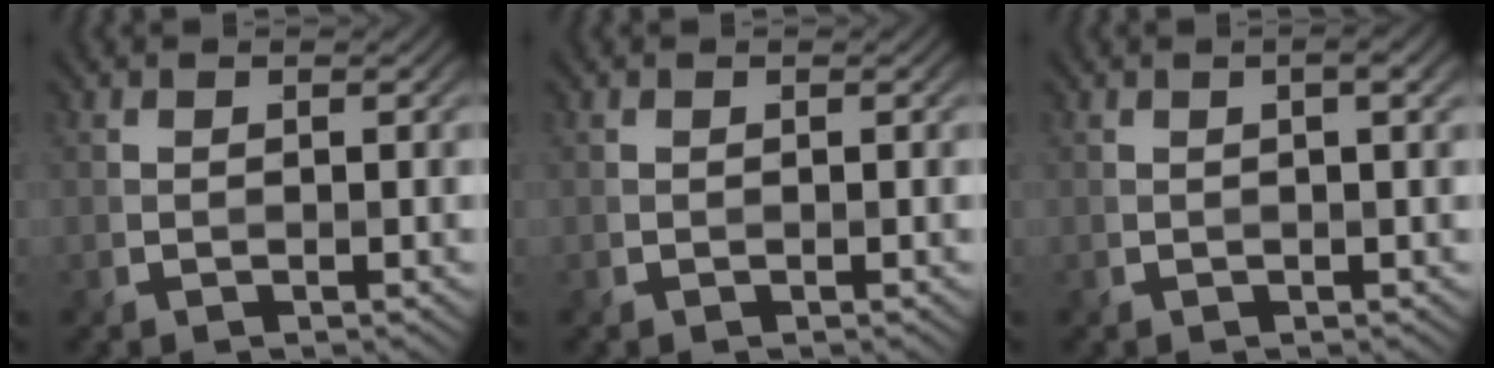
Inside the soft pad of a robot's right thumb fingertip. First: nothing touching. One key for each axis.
{"total": 0.0}
{"total": 1.9, "fx": 0.6, "fy": 0.3, "fz": 1.8, "tx": -0.029, "ty": 0.005, "tz": 0.008}